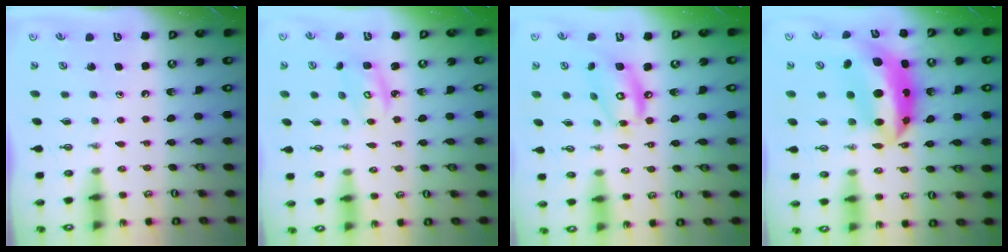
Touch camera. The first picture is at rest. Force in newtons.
{"total": 3.9, "press": 3.8, "slide": 0.3}
{"total": 12.5, "press": 12.5, "slide": 0.9}
{"total": 12.0, "press": 11.9, "slide": 1.3}